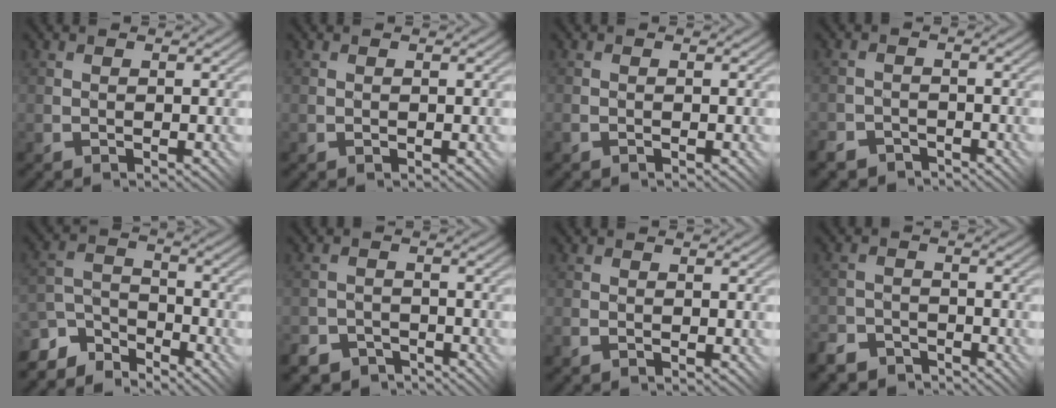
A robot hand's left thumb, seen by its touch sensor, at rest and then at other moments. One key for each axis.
{"total": 0.0}
{"total": 0.6, "fx": -0.5, "fy": 0.3, "fz": 0.2, "tx": -0.005, "ty": -0.001, "tz": -0.009}
{"total": 3.3, "fx": -3.0, "fy": 1.5, "fz": 0.2, "tx": 0.000, "ty": 0.011, "tz": -0.056}
{"total": 7.0, "fx": -5.6, "fy": 3.4, "fz": 2.4, "tx": -0.057, "ty": -0.001, "tz": -0.116}
{"total": 4.9, "fx": -4.1, "fy": 2.5, "fz": 0.6, "tx": -0.003, "ty": 0.003, "tz": -0.071}
{"total": 0.9, "fx": -0.7, "fy": 0.4, "fz": 0.4, "tx": -0.009, "ty": 0.000, "tz": -0.018}
{"total": 4.6, "fx": -4.2, "fy": 1.9, "fz": 0.6, "tx": -0.009, "ty": 0.002, "tz": -0.083}